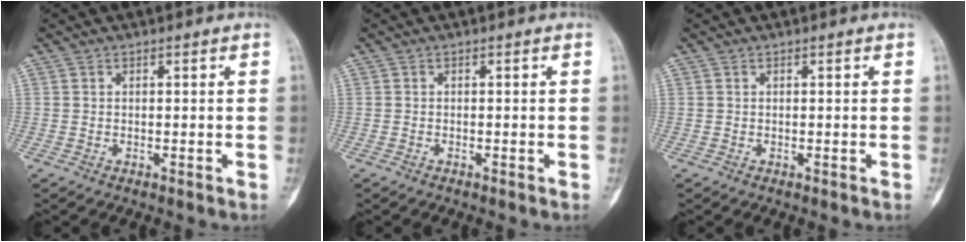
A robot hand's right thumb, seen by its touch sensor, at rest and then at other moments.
{"total": 0.0}
{"total": 0.0}